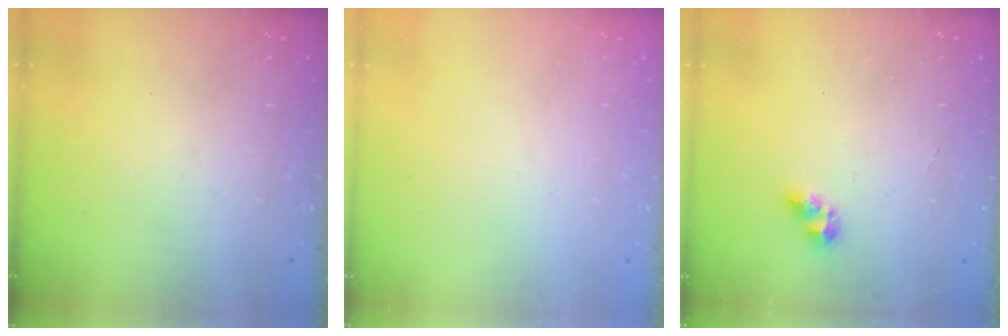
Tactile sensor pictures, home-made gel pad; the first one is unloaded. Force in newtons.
{"total": 0.0}
{"total": 5.3, "press": 5.3, "slide": 0.3}